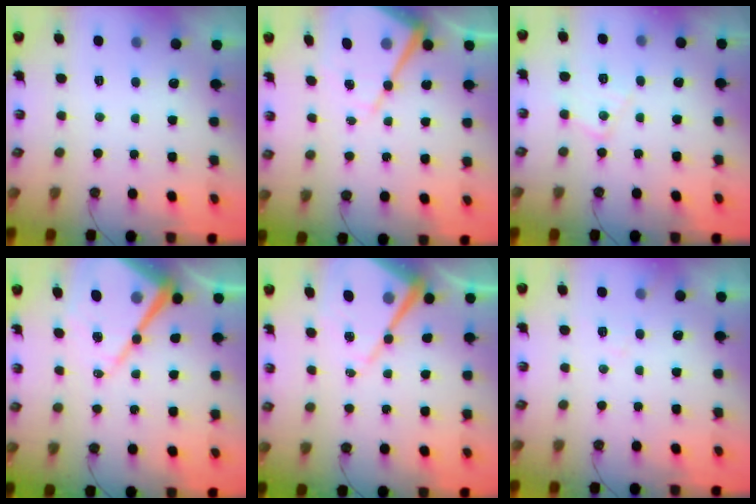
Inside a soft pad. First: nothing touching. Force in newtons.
{"total": 12.5, "press": 12.4, "slide": 1.0}
{"total": 8.6, "press": 8.6, "slide": 0.6}
{"total": 18.7, "press": 18.6, "slide": 1.8}
{"total": 13.7, "press": 13.6, "slide": 1.2}
{"total": 4.2, "press": 4.1, "slide": 0.7}